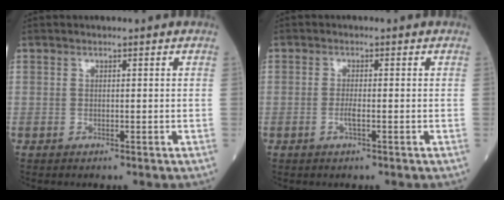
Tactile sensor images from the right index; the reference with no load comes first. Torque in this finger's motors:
{"motor_torque": [-0.04, -0.05, -0.01, 0.00]}